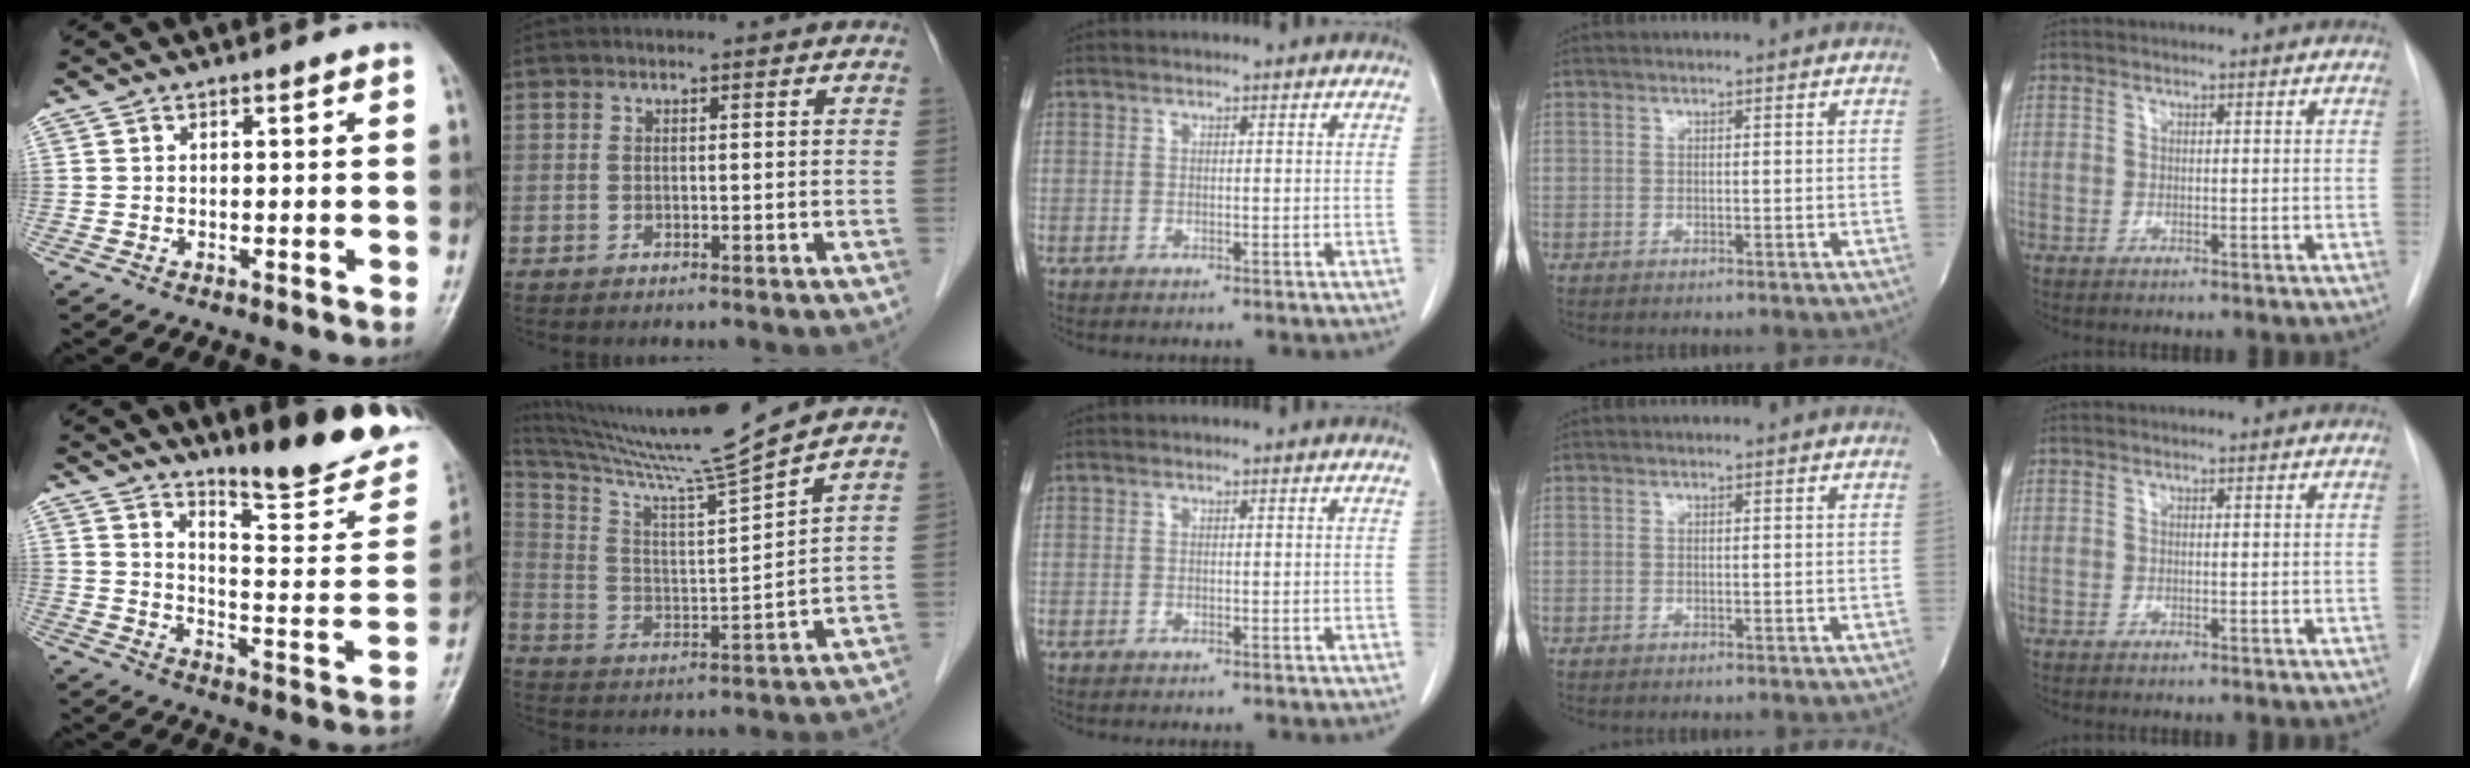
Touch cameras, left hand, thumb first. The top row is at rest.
{"thumb": {"total": 18.2, "force": [15.0, 2.7, 9.9], "torque": [-0.114, -0.119, 0.215]}, "index": {"total": 15.8, "force": [14.0, -3.3, 6.5], "torque": [-0.127, -0.032, 0.242]}}